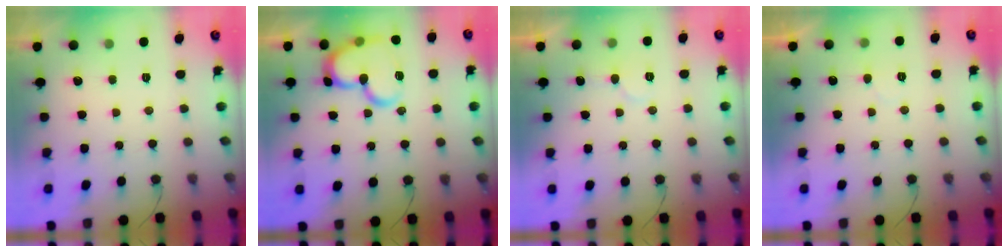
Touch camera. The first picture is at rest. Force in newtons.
{"total": 17.6, "press": 17.5, "slide": 2.1}
{"total": 6.9, "press": 6.9, "slide": 0.5}
{"total": 3.3, "press": 3.3, "slide": 0.2}